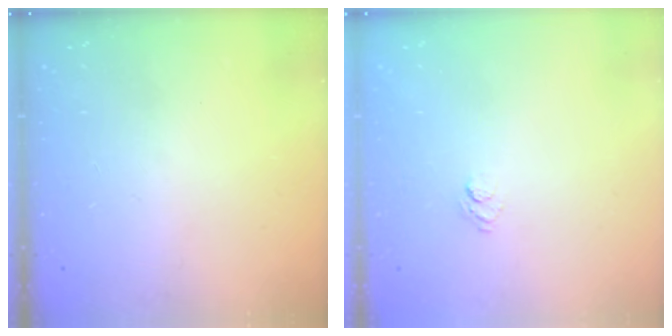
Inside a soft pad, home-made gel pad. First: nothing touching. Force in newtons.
{"total": 2.6, "press": 2.3, "slide": 1.1}